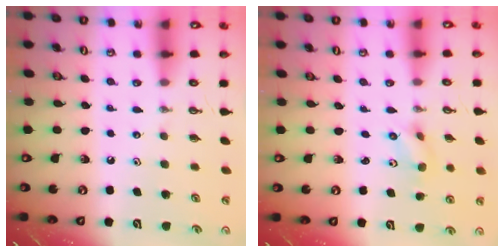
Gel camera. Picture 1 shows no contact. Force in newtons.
{"total": 2.1, "press": 1.9, "slide": 0.9}